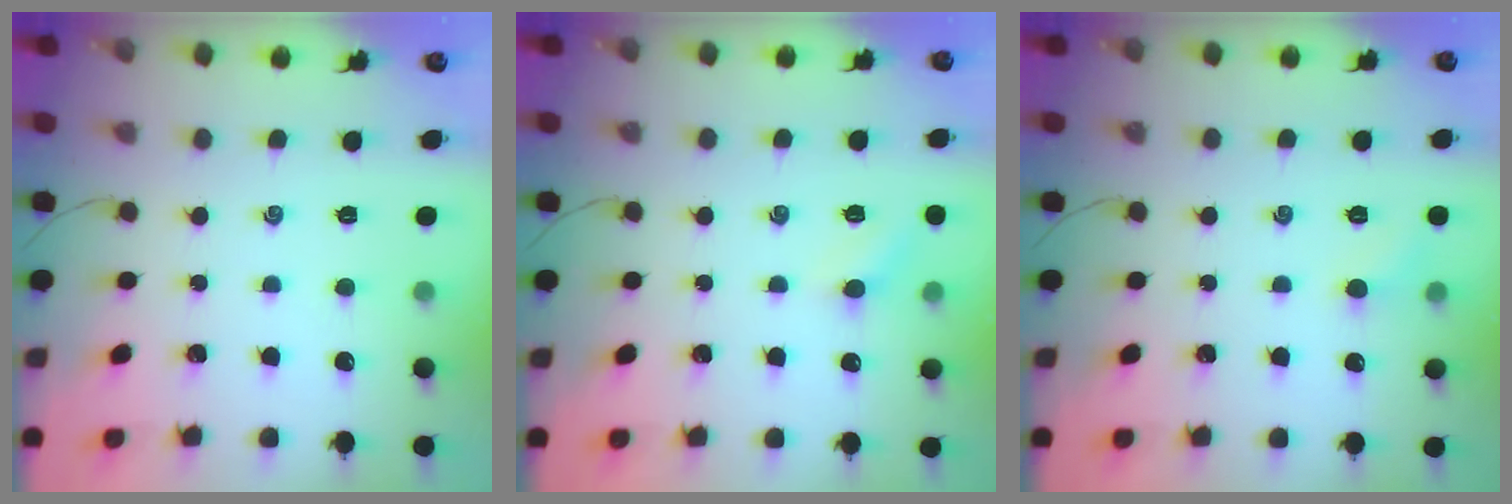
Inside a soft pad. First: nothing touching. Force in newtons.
{"total": 5.5, "press": 5.2, "slide": 1.7}
{"total": 4.4, "press": 4.1, "slide": 1.4}